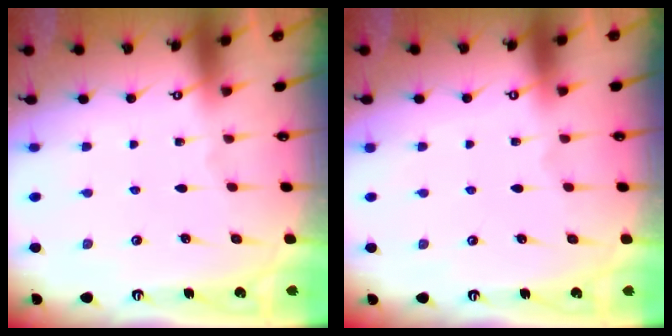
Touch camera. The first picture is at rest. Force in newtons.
{"total": 3.9, "press": 3.9, "slide": 0.1}